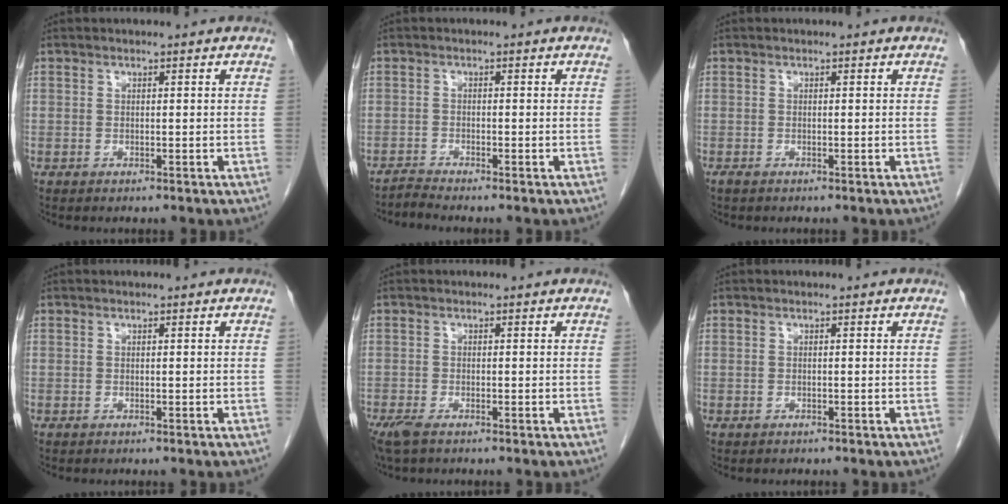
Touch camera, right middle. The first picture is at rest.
{"total": 1.6, "force": [-1.5, -0.7, -0.2], "torque": [0.005, -0.008, -0.029]}
{"total": 0.6, "force": [-0.5, 0.2, 0.2], "torque": [-0.010, -0.002, -0.008]}
{"total": 0.0}
{"total": 4.2, "force": [-3.0, 1.4, 2.5], "torque": [-0.057, -0.013, -0.050]}
{"total": 0.0}